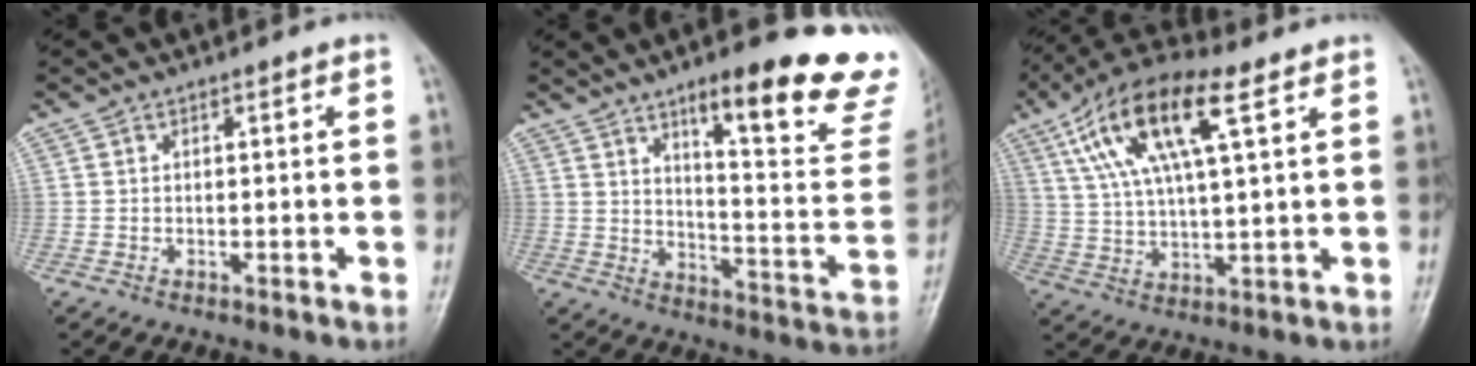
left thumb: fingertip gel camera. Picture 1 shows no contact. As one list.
[{"total": 23.2, "force": [15.7, 4.9, 16.4], "torque": [-0.172, -0.085, 0.211]}, {"total": 16.4, "force": [7.2, 5.6, 13.6], "torque": [-0.255, 0.006, 0.127]}]